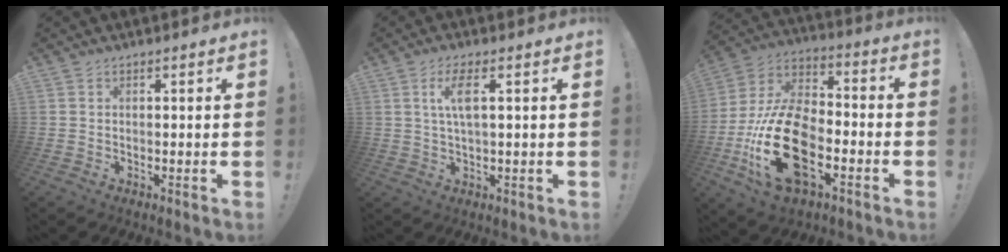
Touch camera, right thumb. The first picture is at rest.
{"total": 5.8, "force": [1.5, 1.2, 5.5], "torque": [-0.103, 0.001, 0.023]}
{"total": 23.2, "force": [-8.0, 13.1, 17.4], "torque": [-0.356, 0.034, -0.130]}